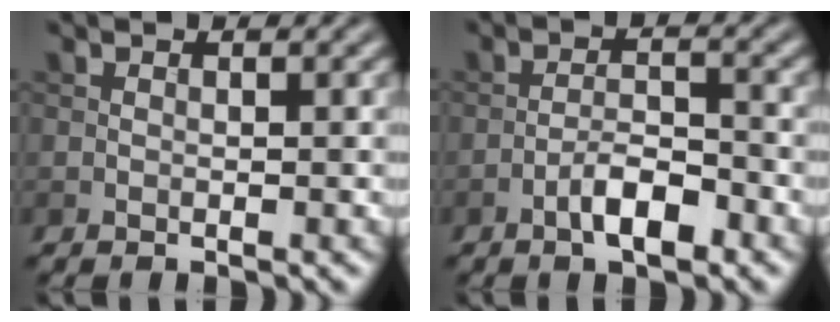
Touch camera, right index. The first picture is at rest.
{"total": 3.6, "force": [-2.0, 1.1, 2.8], "torque": [-0.048, 0.010, -0.040]}